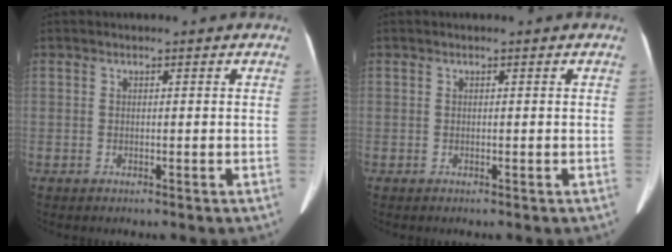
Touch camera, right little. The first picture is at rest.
{"total": 0.0}